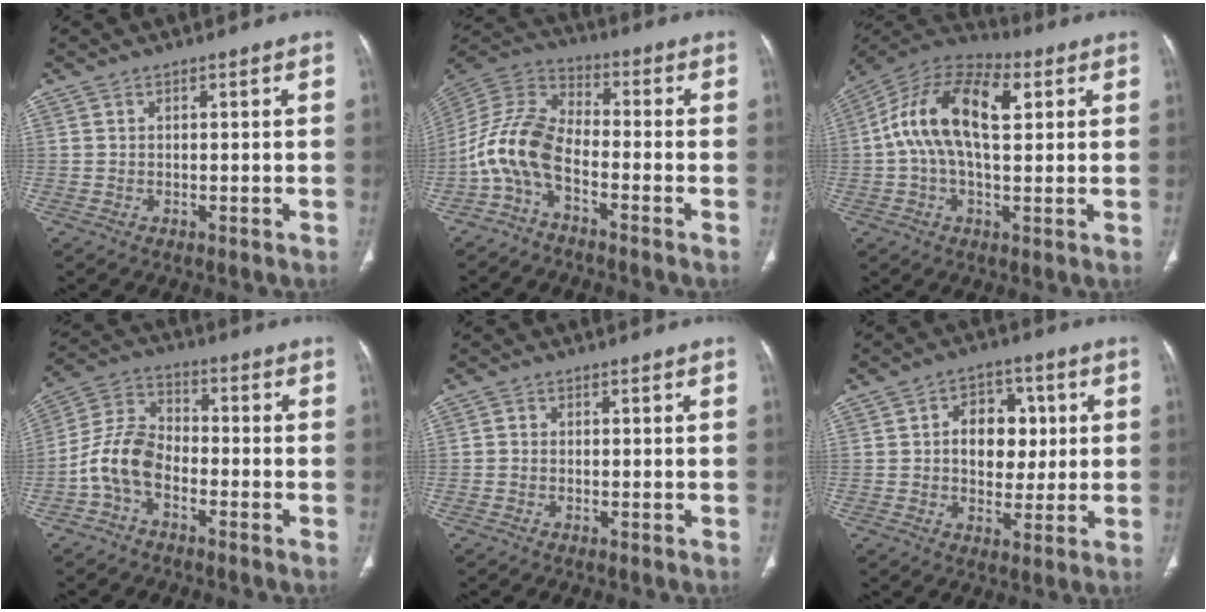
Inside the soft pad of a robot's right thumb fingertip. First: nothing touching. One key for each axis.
{"total": 10.4, "fx": -4.4, "fy": 4.9, "fz": 8.1, "tx": -0.175, "ty": 0.052, "tz": -0.102}
{"total": 16.7, "fx": 3.4, "fy": 8.7, "fz": 13.9, "tx": -0.251, "ty": 0.033, "tz": 0.052}
{"total": 9.3, "fx": -3.6, "fy": 5.7, "fz": 6.4, "tx": -0.125, "ty": 0.038, "tz": -0.081}
{"total": 0.8, "fx": -0.3, "fy": 0.7, "fz": 0.3, "tx": -0.003, "ty": 0.002, "tz": -0.008}
{"total": 10.2, "fx": 1.3, "fy": 7.6, "fz": 6.8, "tx": -0.047, "ty": 0.007, "tz": 0.020}